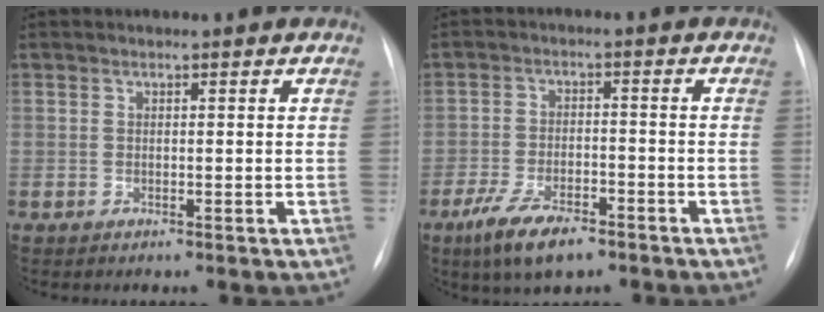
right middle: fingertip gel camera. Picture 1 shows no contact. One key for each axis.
{"total": 8.1, "fx": -5.4, "fy": 2.6, "fz": 5.4, "tx": -0.108, "ty": -0.012, "tz": -0.093}